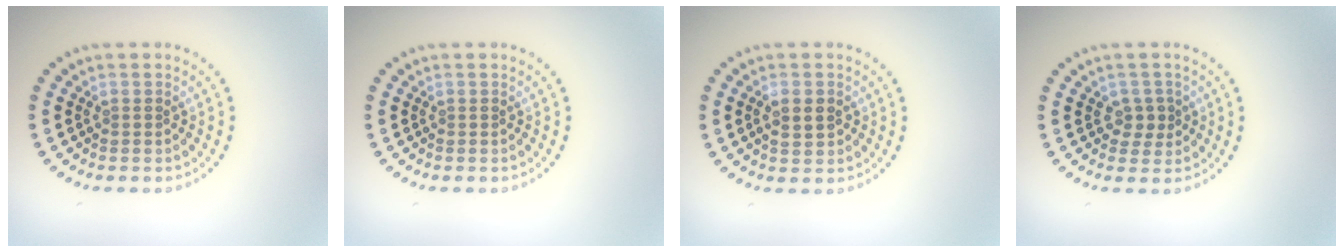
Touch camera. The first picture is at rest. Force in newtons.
{"total": 0.0}
{"total": 1.7, "press": 1.7, "slide": 0.2}
{"total": 1.9, "press": 1.7, "slide": 0.7}